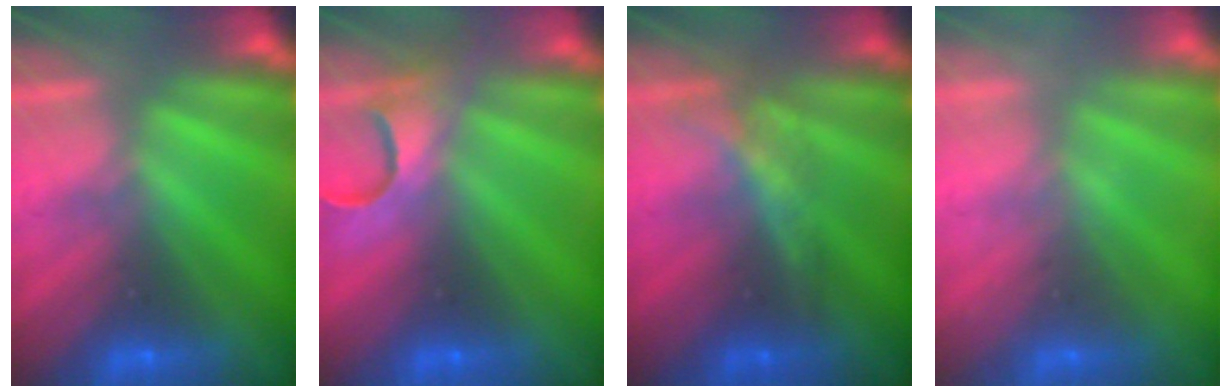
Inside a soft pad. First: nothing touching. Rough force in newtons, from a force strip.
{"total": 4.7}
{"total": 1.7}
{"total": 2.3}